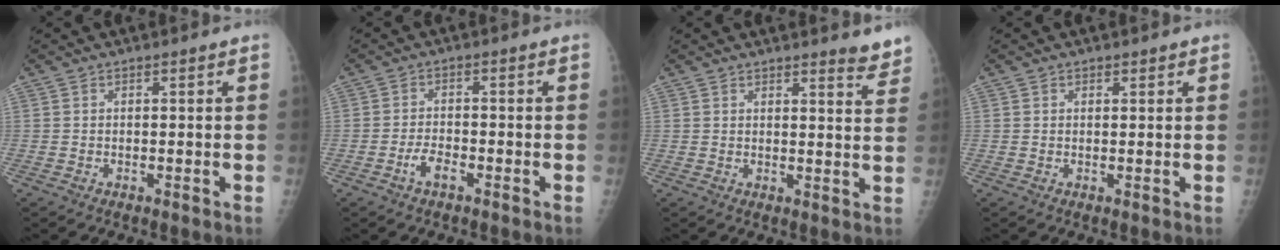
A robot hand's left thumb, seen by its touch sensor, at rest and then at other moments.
{"total": 3.2, "force": [-1.8, 1.5, 2.2], "torque": [-0.043, 0.013, -0.035]}
{"total": 4.3, "force": [4.0, 0.8, 1.4], "torque": [-0.003, -0.035, 0.037]}
{"total": 1.1, "force": [0.7, 0.8, 0.1], "torque": [0.012, -0.003, 0.006]}